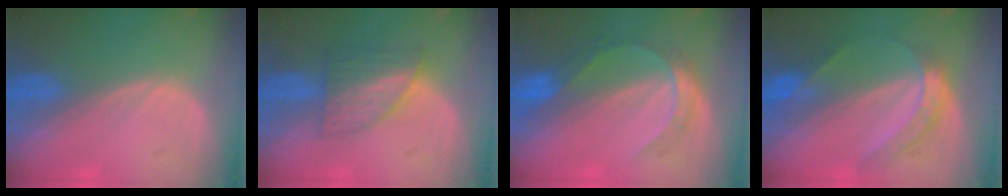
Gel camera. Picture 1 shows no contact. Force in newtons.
{"total": 5.8, "press": 5.7, "slide": 0.8}
{"total": 6.3, "press": 5.4, "slide": 3.2}
{"total": 6.2, "press": 5.2, "slide": 3.3}